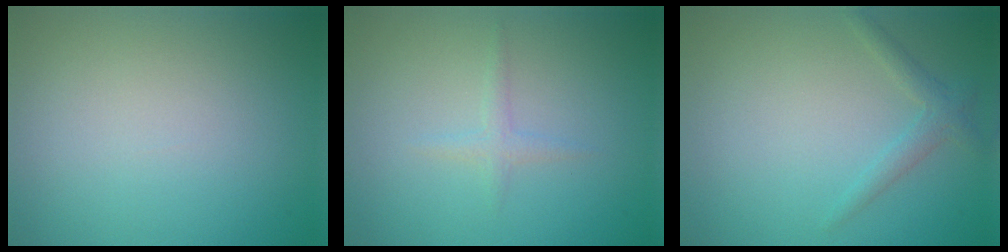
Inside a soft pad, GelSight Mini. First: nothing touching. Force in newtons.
{"total": 1.1, "press": 1.1, "slide": 0.0}
{"total": 1.6, "press": 1.6, "slide": 0.1}